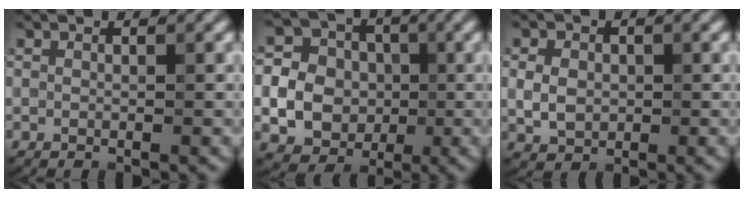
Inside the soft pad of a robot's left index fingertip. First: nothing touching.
{"total": 11.4, "force": [-0.7, 10.3, 4.9], "torque": [-0.120, 0.027, -0.028]}
{"total": 2.8, "force": [0.0, 2.1, 1.9], "torque": [-0.040, 0.001, -0.002]}